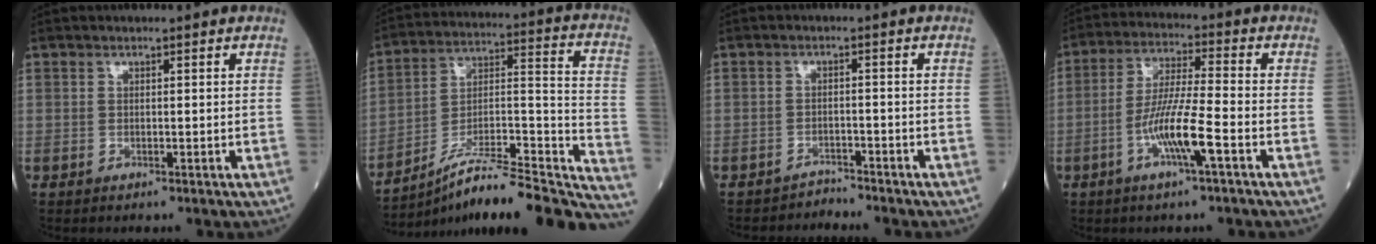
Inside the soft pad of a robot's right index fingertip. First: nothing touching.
{"total": 24.7, "force": [-20.5, 2.8, 13.6], "torque": [-0.136, 0.025, -0.314]}
{"total": 2.5, "force": [-2.1, -0.2, -1.2], "torque": [0.026, -0.008, -0.033]}
{"total": 8.9, "force": [-3.5, 0.1, 8.2], "torque": [-0.162, -0.003, -0.068]}